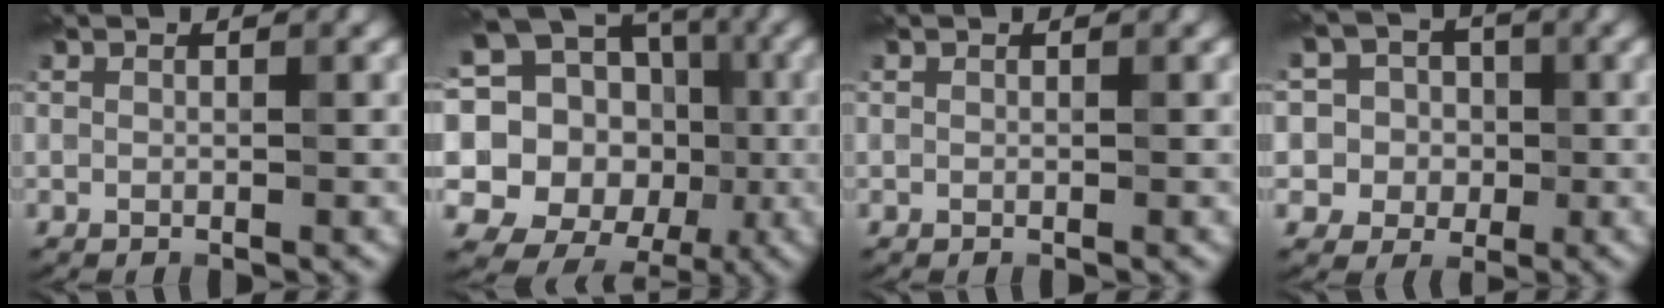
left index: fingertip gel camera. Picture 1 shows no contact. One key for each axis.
{"total": 19.2, "fx": 2.3, "fy": 17.1, "fz": 8.5, "tx": -0.195, "ty": 0.039, "tz": 0.024}
{"total": 0.0}
{"total": 6.9, "fx": 1.7, "fy": 6.4, "fz": 2.1, "tx": -0.043, "ty": 0.034, "tz": 0.007}